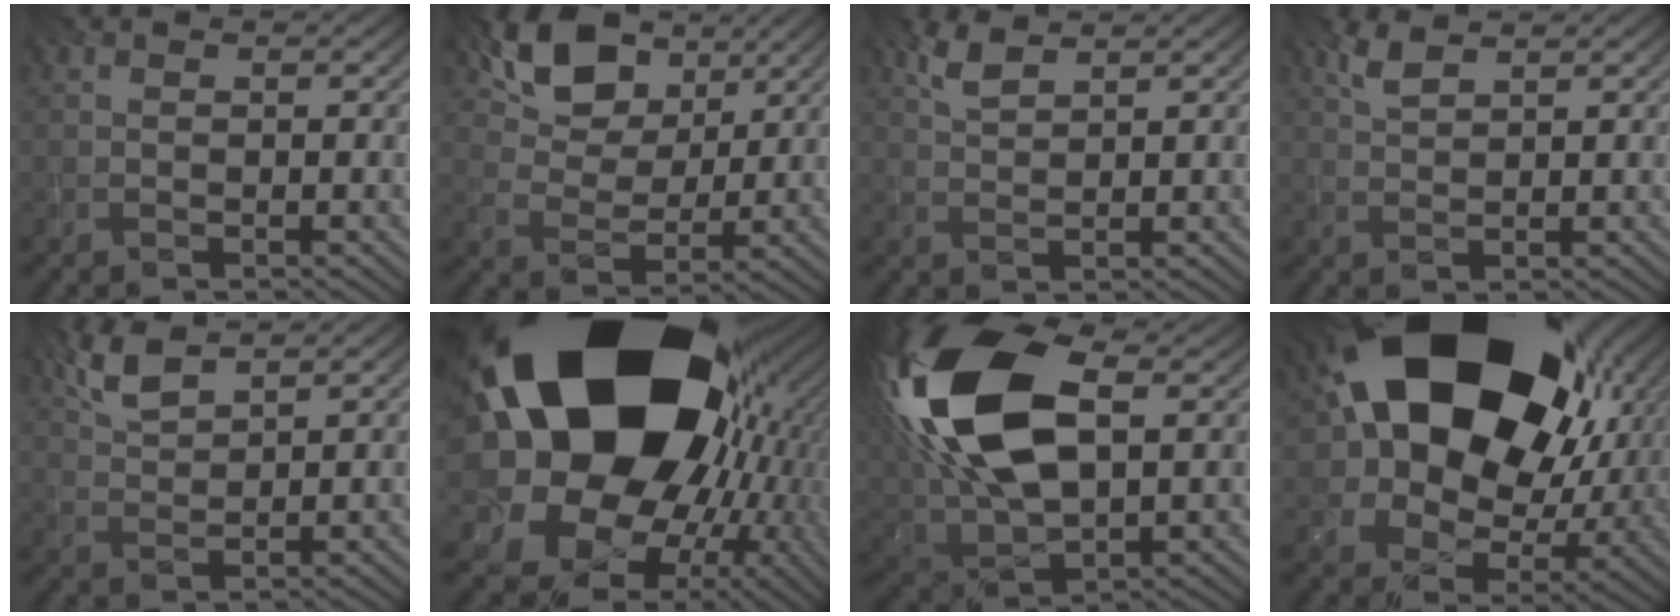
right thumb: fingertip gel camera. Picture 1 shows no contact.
{"total": 10.4, "force": [6.3, 6.4, 5.3], "torque": [-0.114, 0.004, 0.109]}
{"total": 3.0, "force": [2.2, 0.7, 1.9], "torque": [-0.050, 0.004, 0.051]}
{"total": 2.6, "force": [1.9, 0.6, 1.6], "torque": [-0.043, 0.004, 0.043]}
{"total": 5.0, "force": [3.6, 1.3, 3.2], "torque": [-0.086, 0.008, 0.079]}
{"total": 25.5, "force": [4.8, 19.7, 15.5], "torque": [-0.298, -0.060, 0.059]}
{"total": 20.0, "force": [5.7, 11.0, 15.8], "torque": [-0.354, 0.022, 0.091]}
{"total": 22.4, "force": [6.6, 16.2, 13.9], "torque": [-0.272, -0.011, 0.151]}